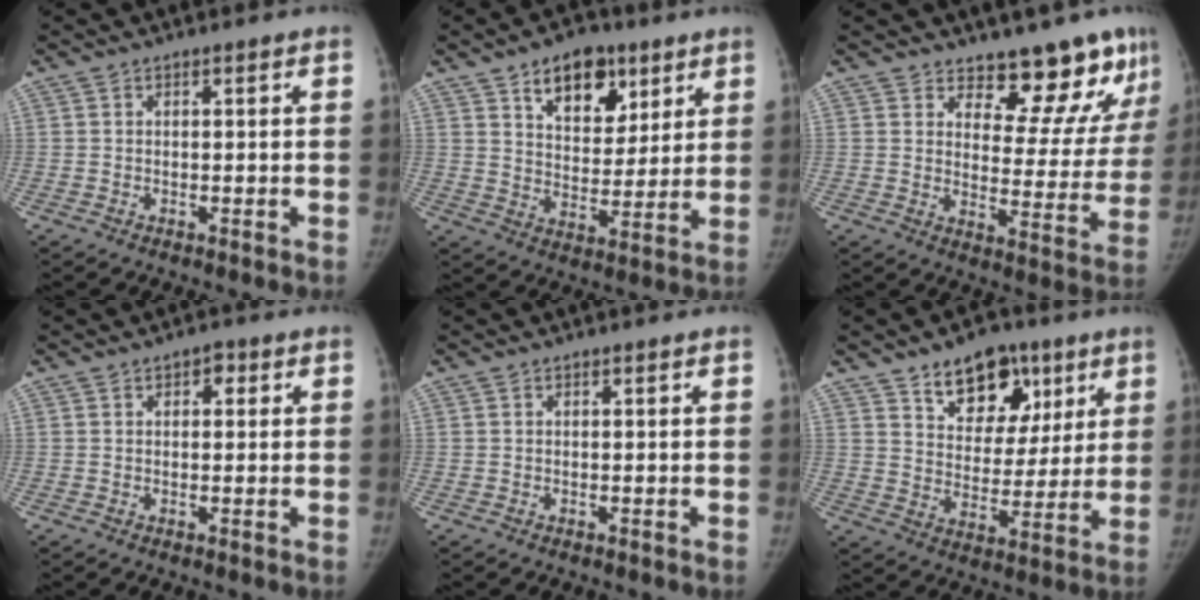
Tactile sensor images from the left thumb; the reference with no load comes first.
{"total": 13.2, "force": [7.4, 8.0, 7.4], "torque": [-0.068, -0.036, 0.118]}
{"total": 14.0, "force": [11.6, 5.7, 5.4], "torque": [-0.008, -0.094, 0.144]}
{"total": 2.4, "force": [1.0, 1.5, 1.5], "torque": [-0.007, 0.001, 0.009]}
{"total": 0.0}
{"total": 14.6, "force": [8.5, 9.4, 7.2], "torque": [-0.055, -0.038, 0.135]}